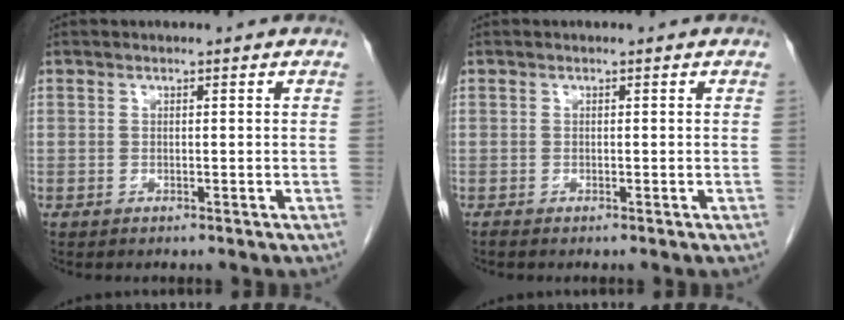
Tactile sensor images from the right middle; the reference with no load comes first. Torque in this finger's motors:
{"motor_torque": [0.40, 0.05, -0.01, 0.01]}